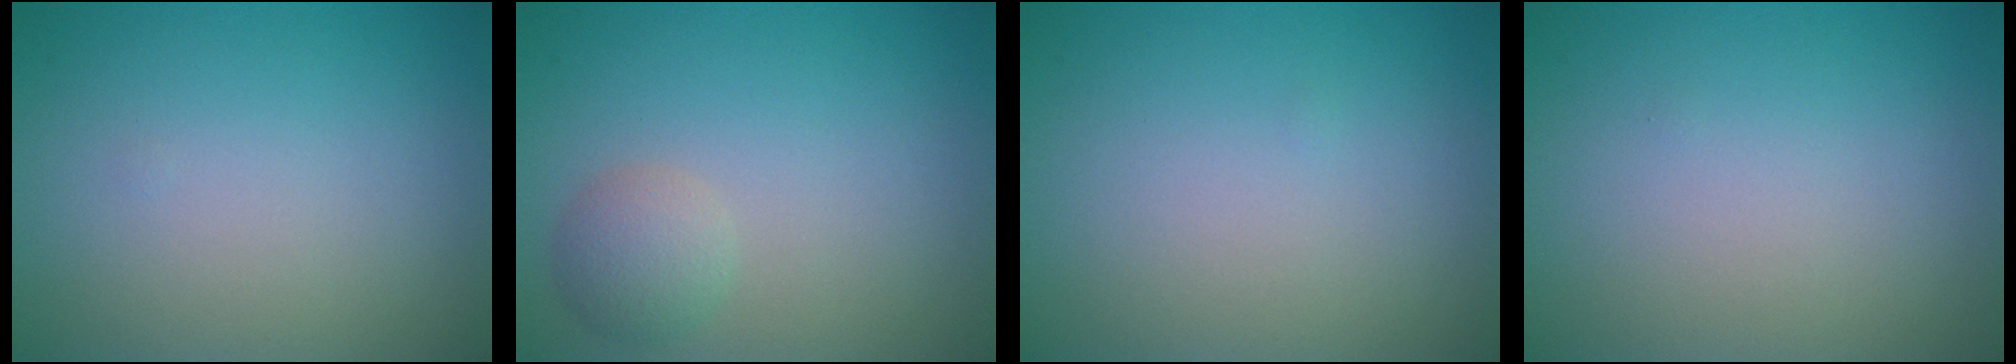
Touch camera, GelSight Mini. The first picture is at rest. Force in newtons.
{"total": 2.2, "press": 2.2, "slide": 0.1}
{"total": 0.0}
{"total": 0.0}